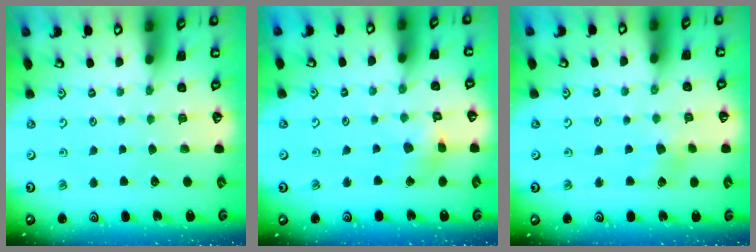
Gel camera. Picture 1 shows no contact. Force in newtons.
{"total": 4.6, "press": 4.6, "slide": 0.5}
{"total": 5.1, "press": 5.1, "slide": 0.5}